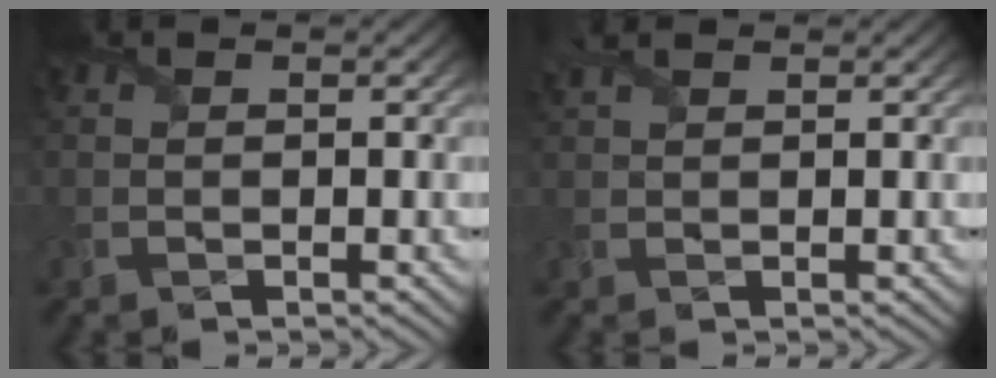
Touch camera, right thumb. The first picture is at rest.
{"total": 2.8, "force": [2.0, 0.9, 1.7], "torque": [-0.049, 0.016, 0.039]}